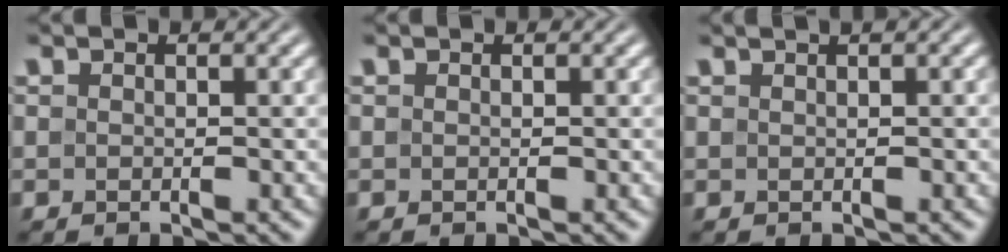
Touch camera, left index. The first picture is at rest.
{"total": 0.0}
{"total": 1.3, "force": [0.6, 0.3, 1.1], "torque": [-0.015, 0.003, 0.004]}